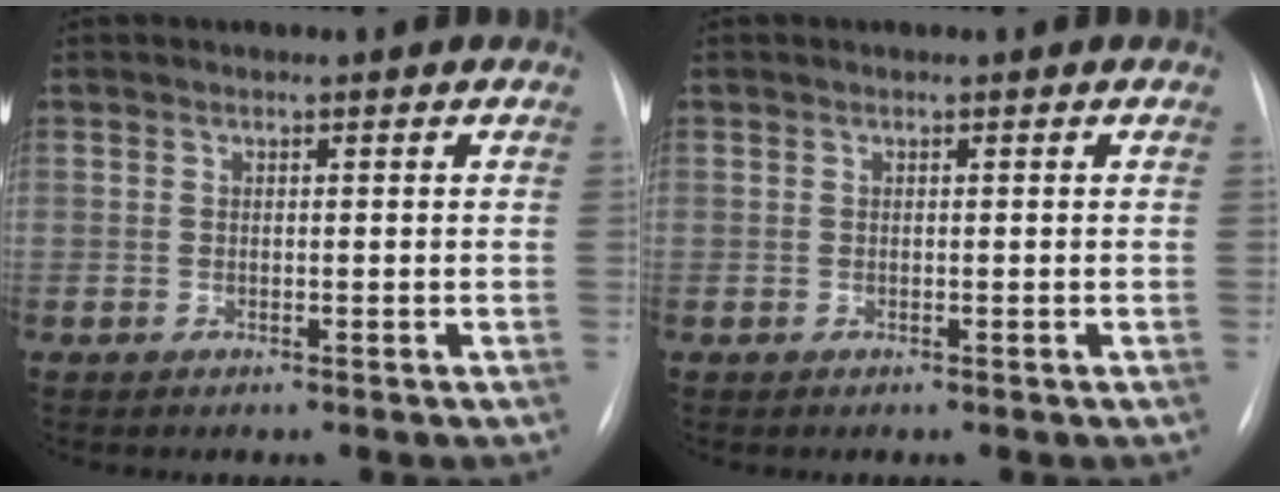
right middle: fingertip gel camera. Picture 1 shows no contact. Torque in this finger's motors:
{"motor_torque": [-0.01, -0.07, 0.07, 0.00]}